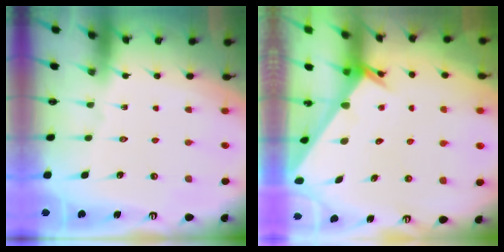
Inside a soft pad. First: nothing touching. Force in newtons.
{"total": 1.9, "press": 1.9, "slide": 0.2}